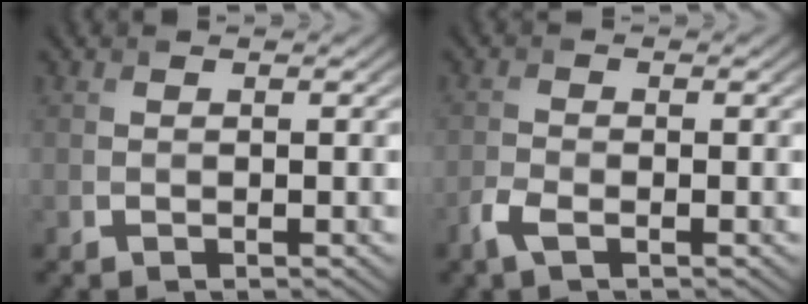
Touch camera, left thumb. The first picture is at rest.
{"total": 2.4, "force": [-1.5, 0.9, 1.7], "torque": [-0.046, -0.003, -0.037]}